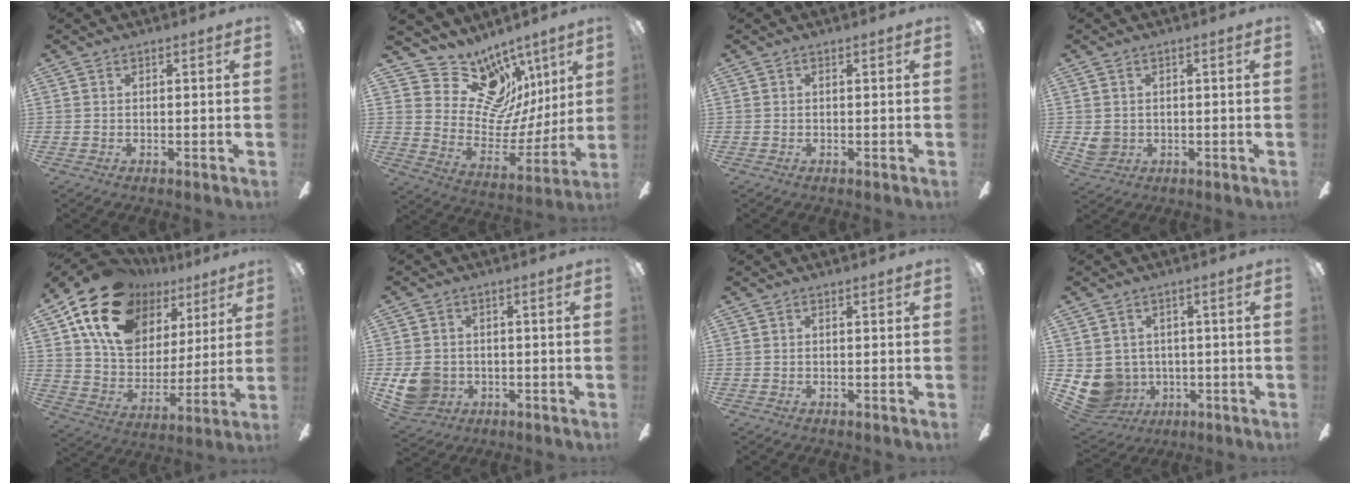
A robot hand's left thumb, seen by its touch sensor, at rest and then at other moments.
{"total": 17.9, "force": [11.1, 12.1, 7.1], "torque": [-0.108, -0.089, 0.209]}
{"total": 0.0}
{"total": 3.3, "force": [0.4, 3.0, 1.3], "torque": [-0.016, 0.003, 0.010]}
{"total": 20.0, "force": [12.9, 12.5, 8.8], "torque": [-0.176, -0.060, 0.242]}
{"total": 8.2, "force": [-1.5, 7.2, 3.7], "torque": [-0.084, 0.013, -0.026]}
{"total": 0.0}
{"total": 8.3, "force": [-0.9, 8.0, 2.0], "torque": [-0.091, -0.005, -0.014]}